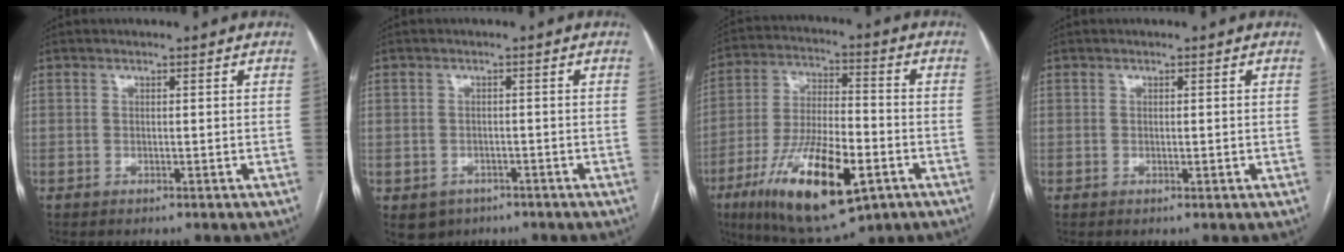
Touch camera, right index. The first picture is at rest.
{"total": 4.4, "force": [-2.4, 3.6, 0.8], "torque": [-0.010, 0.003, -0.029]}
{"total": 19.2, "force": [-8.5, 5.7, 16.2], "torque": [-0.317, -0.021, -0.135]}
{"total": 0.7, "force": [-0.1, 0.2, 0.6], "torque": [-0.012, -0.003, 0.000]}